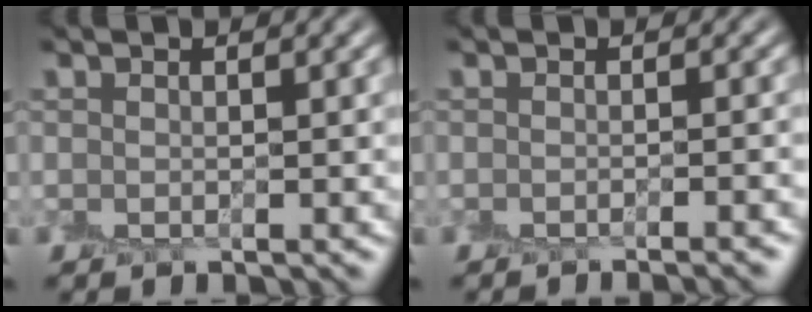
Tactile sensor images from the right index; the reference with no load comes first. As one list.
[{"total": 1.7, "force": [-1.6, -0.3, 0.6], "torque": [-0.001, -0.007, -0.024]}]